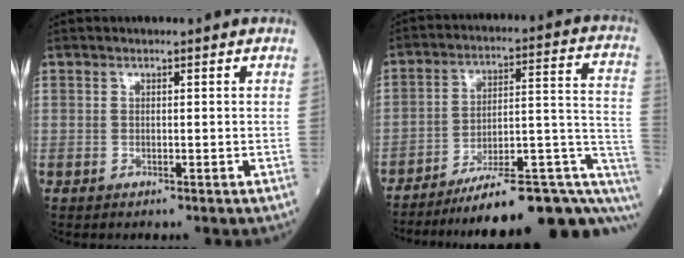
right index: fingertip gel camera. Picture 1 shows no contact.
{"total": 22.8, "force": [-16.1, 2.9, 15.9], "torque": [-0.149, 0.031, -0.235]}